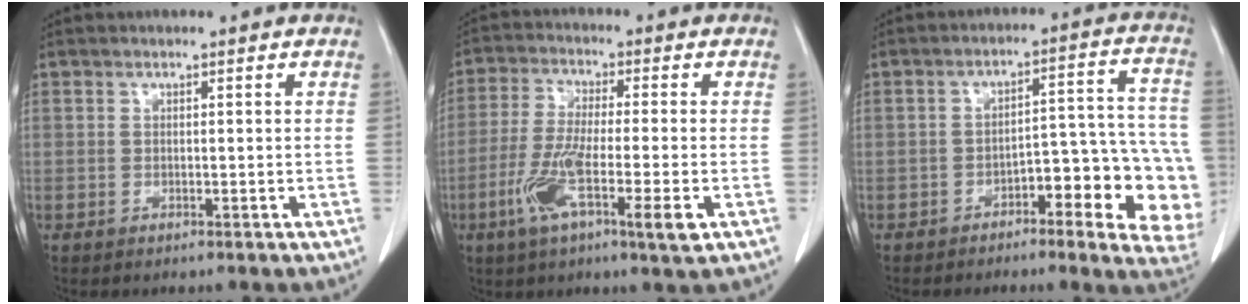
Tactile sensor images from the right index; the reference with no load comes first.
{"total": 11.2, "force": [-4.2, 0.8, 10.4], "torque": [-0.196, -0.021, -0.078]}
{"total": 14.5, "force": [-5.9, 4.3, 12.6], "torque": [-0.090, 0.042, -0.069]}